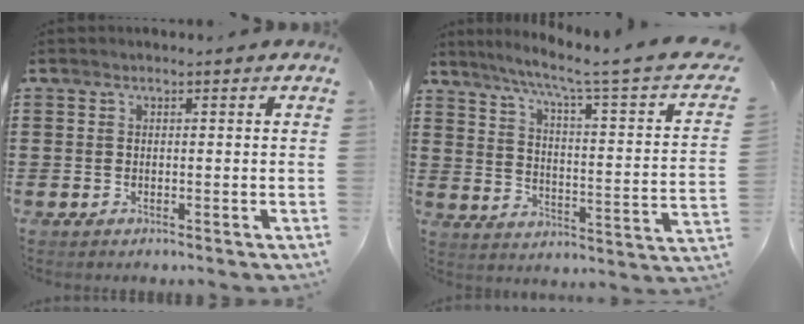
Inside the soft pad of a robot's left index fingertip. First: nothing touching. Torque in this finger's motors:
{"motor_torque": [0.64, -0.77, 0.40, 0.14]}